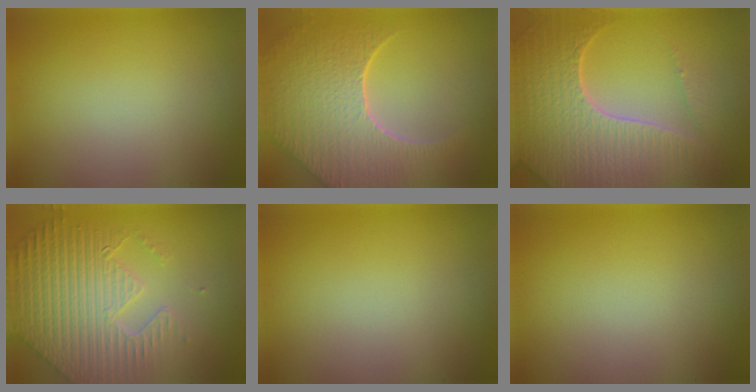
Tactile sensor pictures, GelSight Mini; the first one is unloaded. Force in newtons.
{"total": 8.7, "press": 6.2, "slide": 6.2}
{"total": 7.1, "press": 6.9, "slide": 1.8}
{"total": 8.2, "press": 5.9, "slide": 5.6}
{"total": 0.0}
{"total": 0.0}